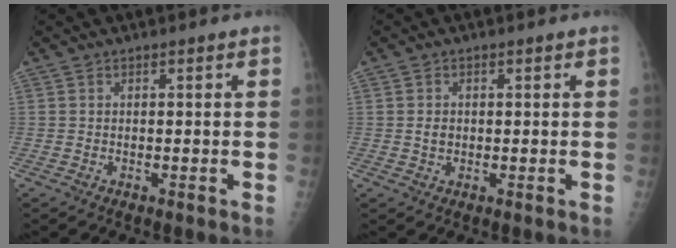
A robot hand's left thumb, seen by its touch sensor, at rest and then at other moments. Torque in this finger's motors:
{"motor_torque": [0.43, 0.42, 0.52, 0.23, 0.00]}